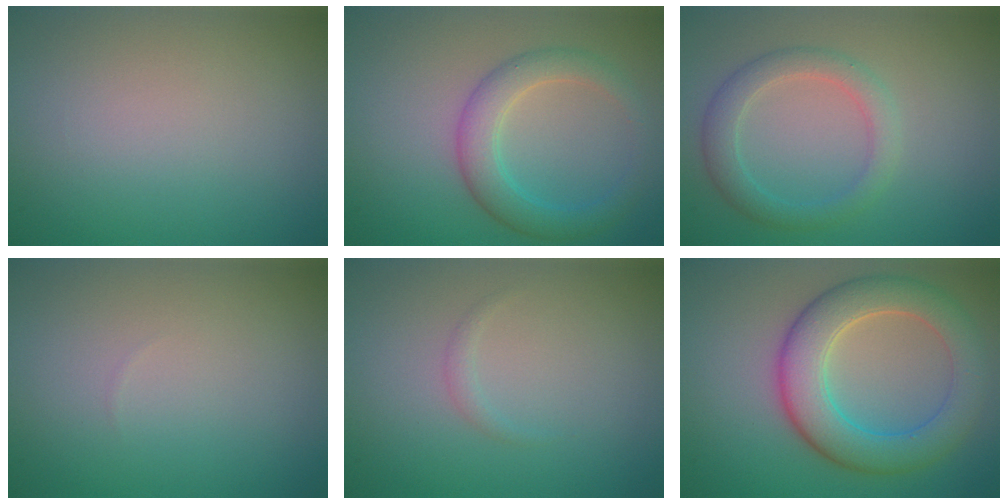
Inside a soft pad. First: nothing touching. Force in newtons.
{"total": 3.8, "press": 3.8, "slide": 0.1}
{"total": 2.9, "press": 2.9, "slide": 0.2}
{"total": 0.0}
{"total": 0.7, "press": 0.7, "slide": 0.0}
{"total": 6.8, "press": 6.8, "slide": 0.4}